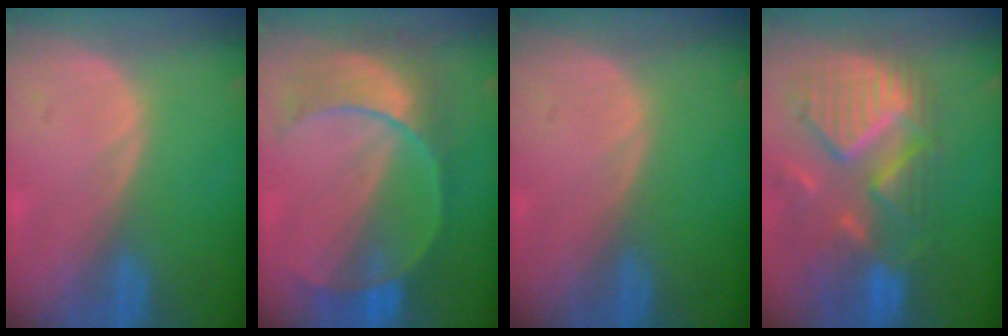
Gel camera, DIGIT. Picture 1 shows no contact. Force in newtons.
{"total": 8.8, "press": 8.3, "slide": 2.8}
{"total": 0.0}
{"total": 11.9, "press": 10.6, "slide": 5.4}